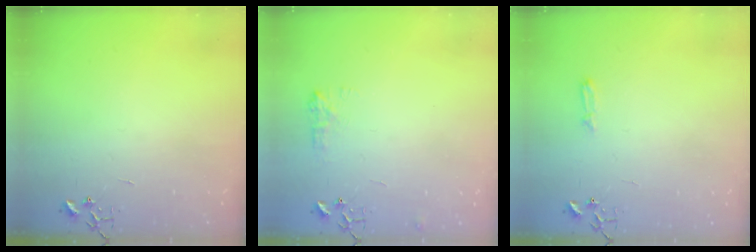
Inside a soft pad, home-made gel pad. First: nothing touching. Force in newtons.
{"total": 7.4, "press": 7.4, "slide": 0.5}
{"total": 4.8, "press": 4.8, "slide": 0.5}